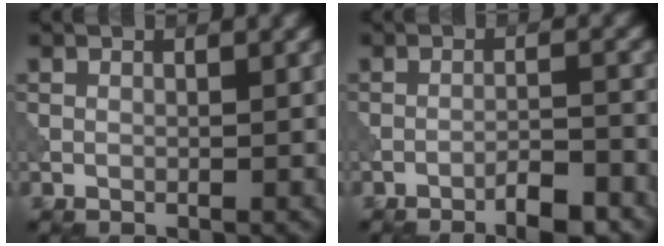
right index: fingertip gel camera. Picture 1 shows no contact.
{"total": 3.4, "force": [-2.5, 0.5, 2.3], "torque": [-0.036, 0.010, -0.043]}